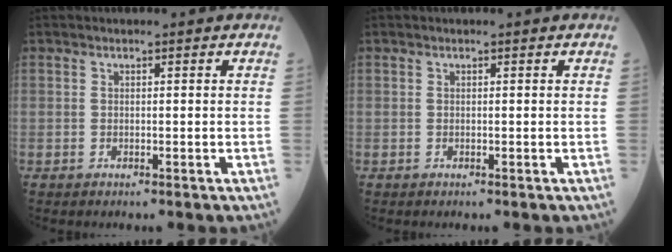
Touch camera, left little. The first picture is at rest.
{"total": 0.0}